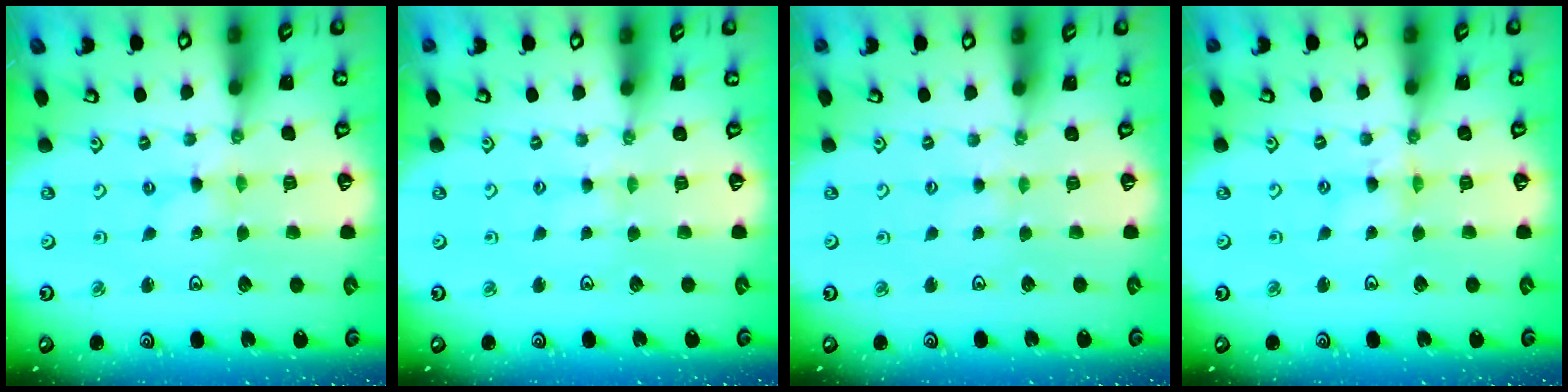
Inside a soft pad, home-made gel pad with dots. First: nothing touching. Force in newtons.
{"total": 2.6, "press": 2.6, "slide": 0.4}
{"total": 1.3, "press": 1.3, "slide": 0.3}
{"total": 1.7, "press": 1.7, "slide": 0.2}